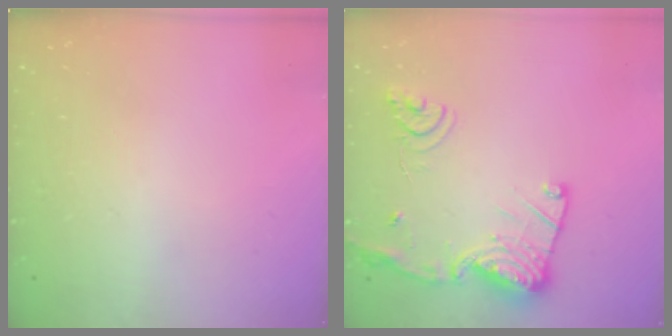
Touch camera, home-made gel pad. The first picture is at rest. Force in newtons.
{"total": 16.3, "press": 16.2, "slide": 1.5}